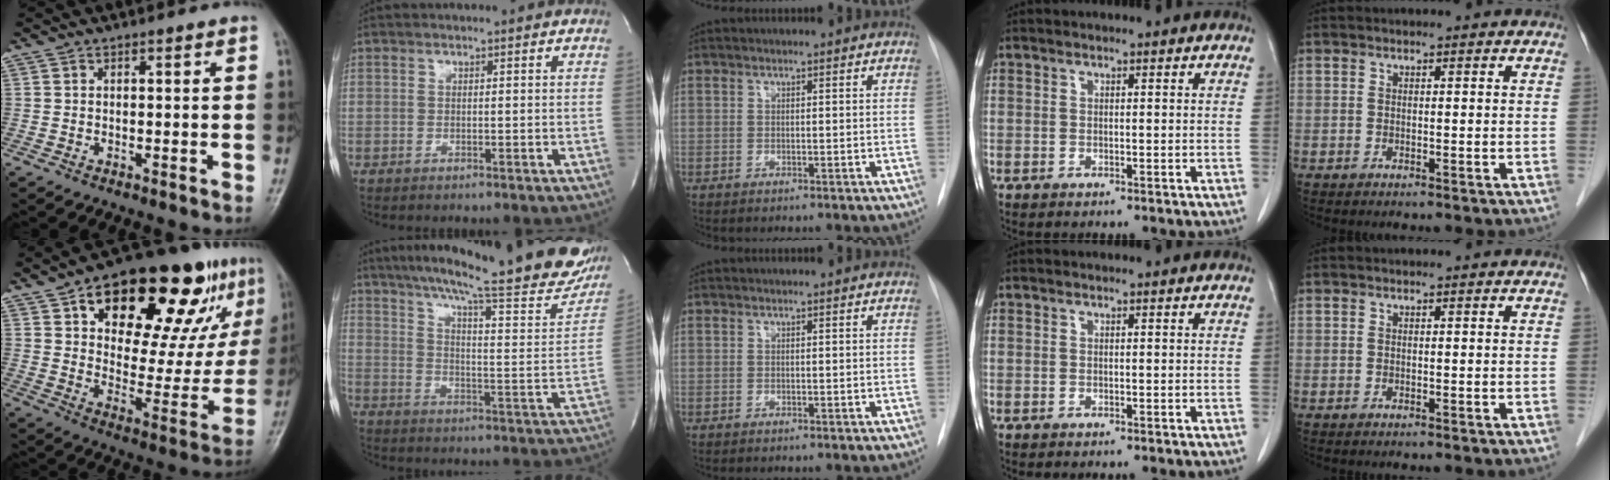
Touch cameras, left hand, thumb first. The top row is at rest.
{"thumb": {"total": 29.1, "force": [14.7, 13.4, 21.2], "torque": [-0.257, -0.010, 0.227]}, "index": {"total": 30.5, "force": [24.2, 4.1, 18.0], "torque": [-0.263, -0.044, 0.312]}}